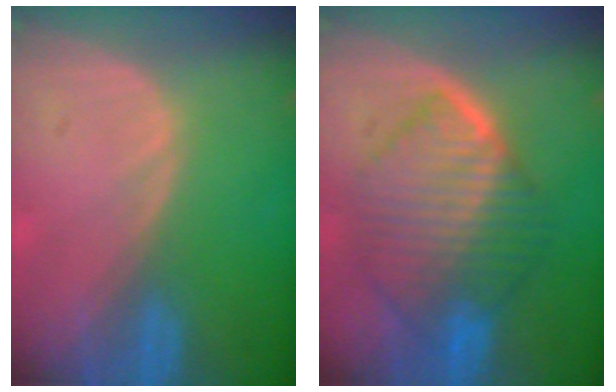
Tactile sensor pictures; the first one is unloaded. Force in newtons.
{"total": 10.6, "press": 10.5, "slide": 0.9}